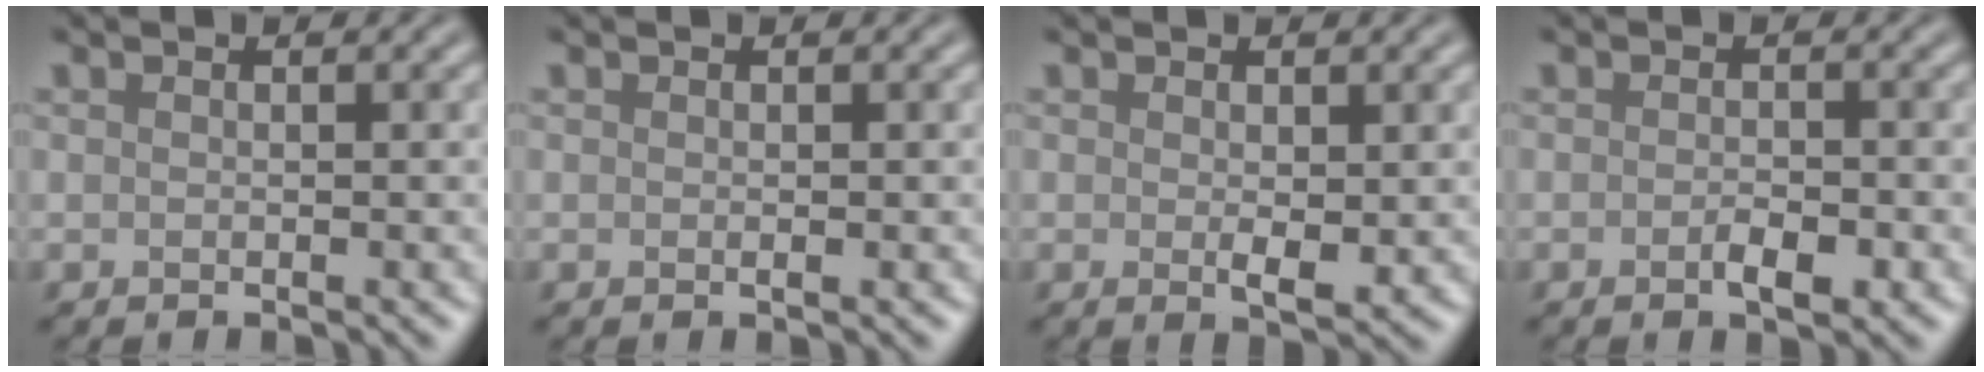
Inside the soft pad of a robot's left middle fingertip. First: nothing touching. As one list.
[{"total": 0.0}, {"total": 1.7, "force": [0.1, 0.7, 1.5], "torque": [-0.026, -0.006, 0.004]}, {"total": 1.9, "force": [-0.7, 0.6, 1.6], "torque": [-0.027, -0.002, -0.012]}]